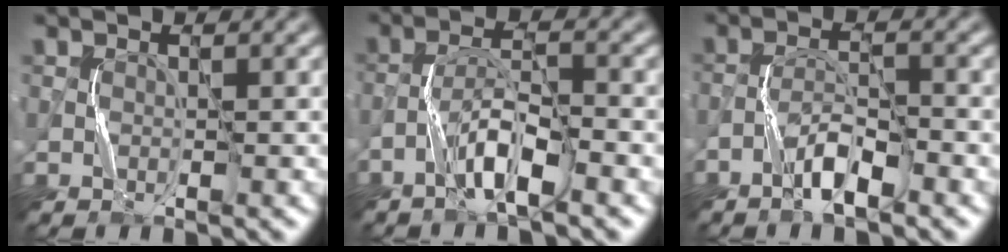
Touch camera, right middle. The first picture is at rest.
{"total": 4.2, "force": [-2.6, 0.6, 3.2], "torque": [-0.062, 0.015, -0.052]}
{"total": 3.3, "force": [-2.3, 0.7, 2.3], "torque": [-0.045, 0.012, -0.044]}